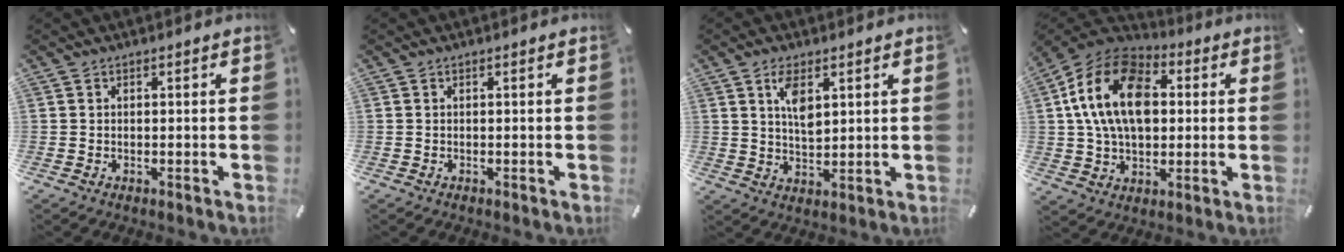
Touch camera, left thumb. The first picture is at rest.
{"total": 0.0}
{"total": 6.2, "force": [3.0, 3.1, 4.5], "torque": [-0.074, -0.006, 0.049]}
{"total": 18.4, "force": [2.5, 13.0, 12.7], "torque": [-0.257, 0.015, 0.041]}